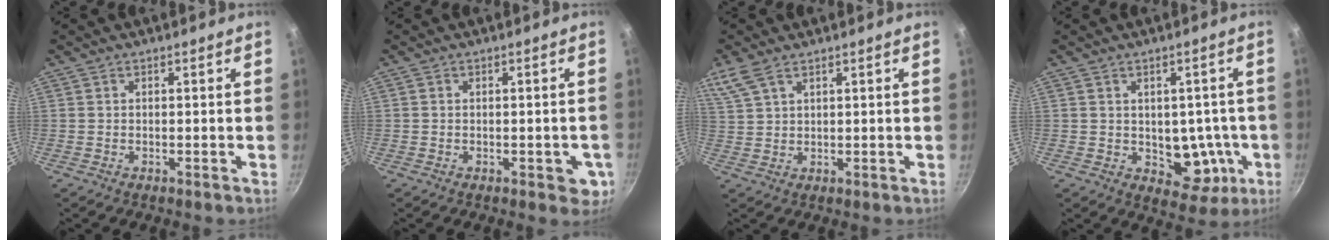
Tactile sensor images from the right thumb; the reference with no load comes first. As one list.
[{"total": 4.7, "force": [-1.2, 2.5, 3.8], "torque": [-0.022, 0.005, -0.014]}, {"total": 5.0, "force": [3.4, 2.2, 2.9], "torque": [-0.065, -0.002, 0.076]}, {"total": 9.7, "force": [-1.2, 6.8, 6.7], "torque": [-0.039, 0.001, -0.004]}]